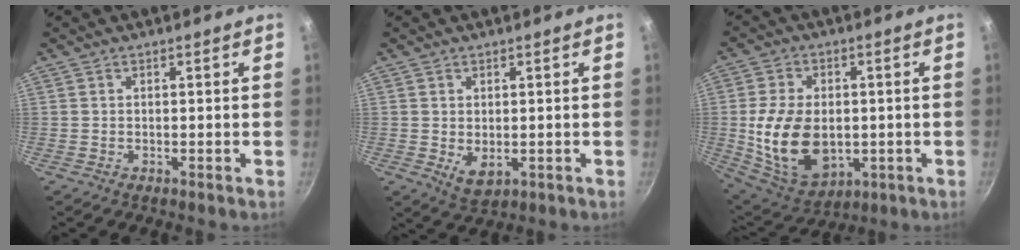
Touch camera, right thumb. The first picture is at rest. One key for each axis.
{"total": 4.2, "fx": -0.4, "fy": 2.7, "fz": 3.2, "tx": -0.051, "ty": -0.014, "tz": -0.001}
{"total": 16.4, "fx": -1.3, "fy": 11.0, "fz": 12.1, "tx": -0.209, "ty": -0.006, "tz": -0.006}